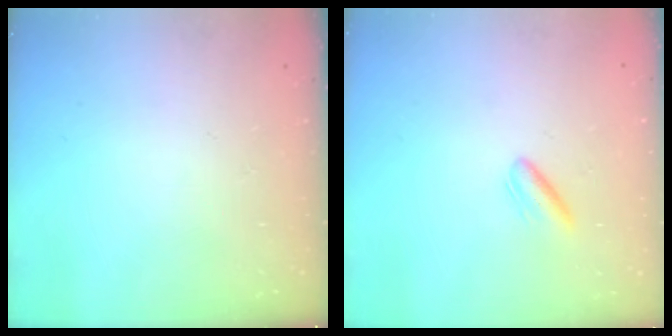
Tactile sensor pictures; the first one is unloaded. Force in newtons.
{"total": 4.4, "press": 4.2, "slide": 1.4}